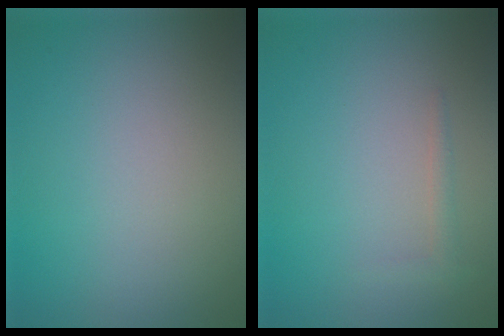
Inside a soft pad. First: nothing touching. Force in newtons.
{"total": 0.8, "press": 0.8, "slide": 0.0}